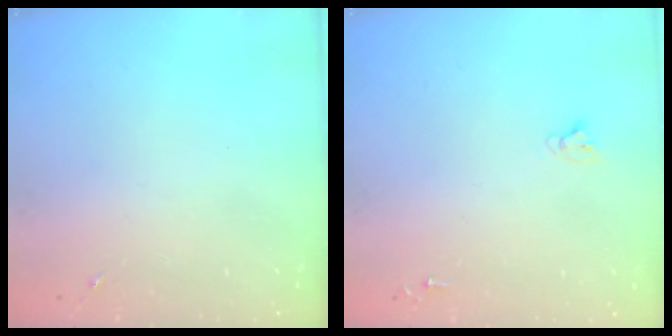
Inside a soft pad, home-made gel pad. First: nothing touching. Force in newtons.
{"total": 2.7, "press": 2.7, "slide": 0.2}